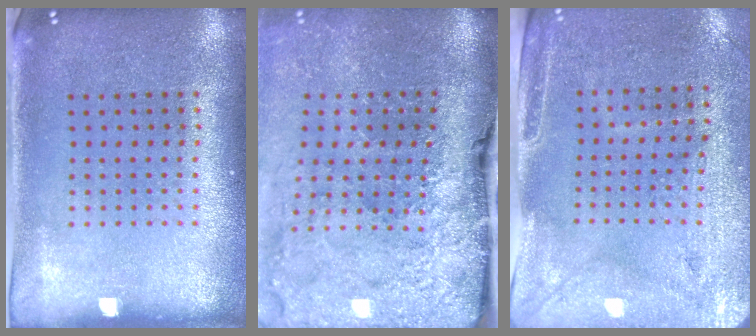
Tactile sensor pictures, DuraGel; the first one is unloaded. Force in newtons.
{"total": 4.7, "press": 3.6, "slide": 3.0}
{"total": 3.0, "press": 2.6, "slide": 1.5}